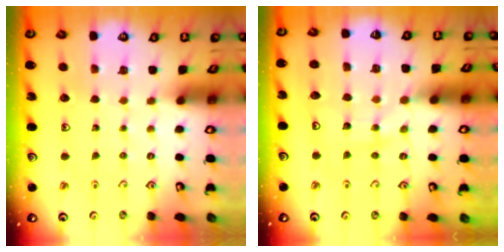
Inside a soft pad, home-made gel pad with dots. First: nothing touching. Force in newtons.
{"total": 11.7, "press": 11.6, "slide": 1.4}